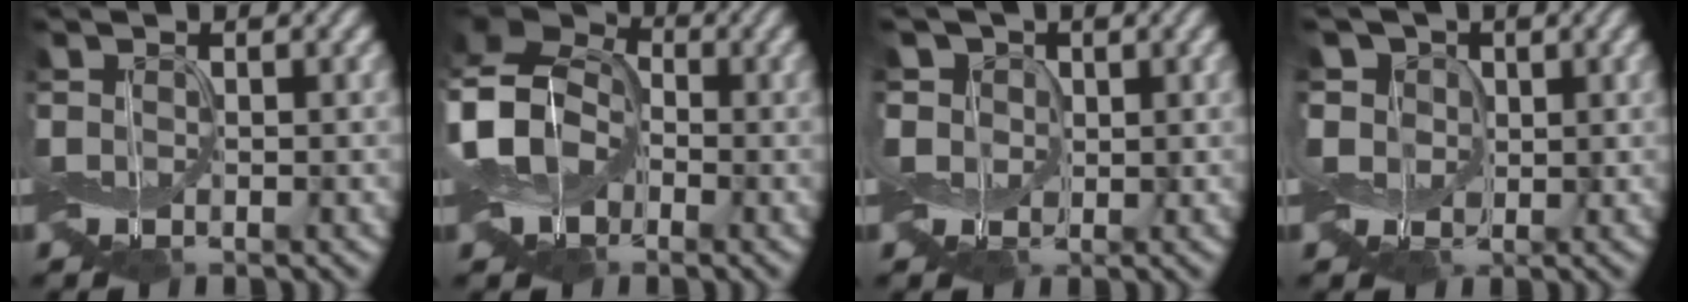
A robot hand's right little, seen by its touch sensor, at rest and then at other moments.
{"total": 11.0, "force": [-1.7, 7.9, 7.4], "torque": [-0.143, -0.005, -0.050]}
{"total": 3.1, "force": [1.0, 2.7, 1.0], "torque": [-0.036, 0.008, 0.011]}
{"total": 4.4, "force": [1.5, 3.6, 1.9], "torque": [-0.058, 0.012, 0.015]}